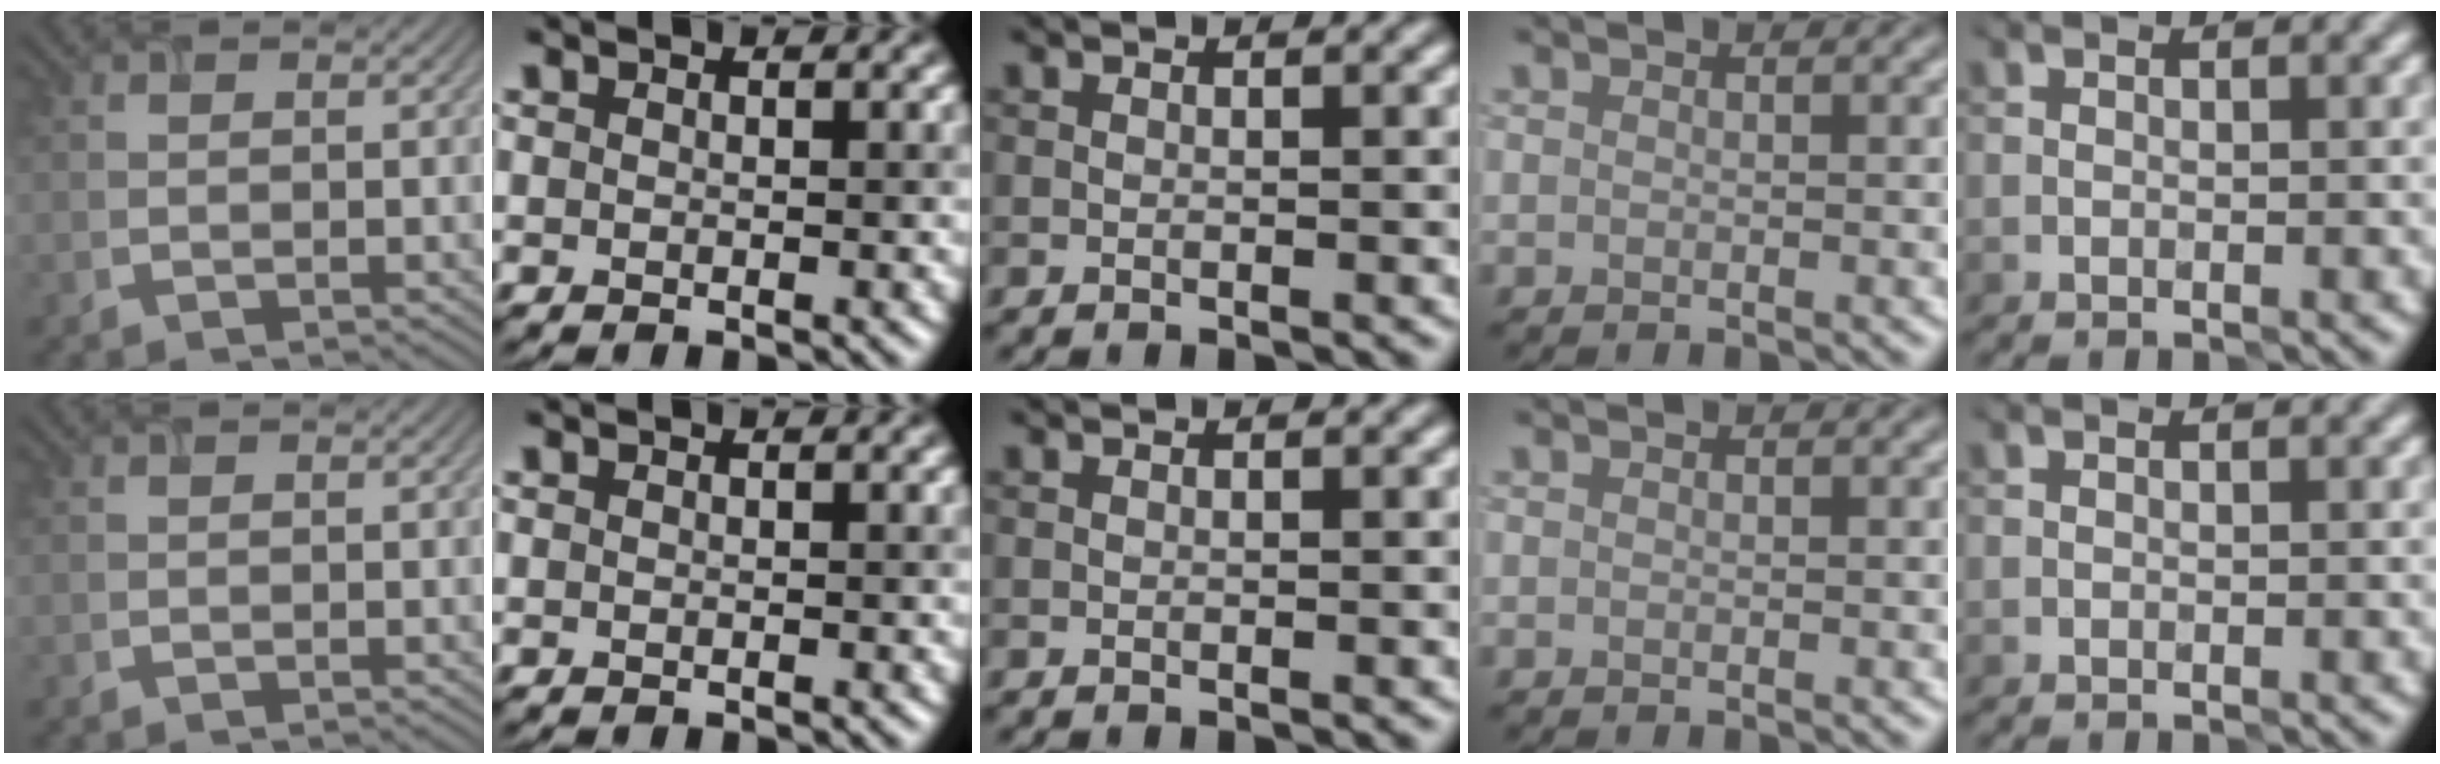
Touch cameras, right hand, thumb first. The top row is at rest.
{}